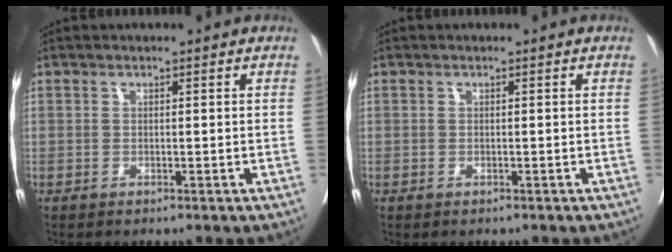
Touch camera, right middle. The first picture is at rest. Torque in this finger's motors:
{"motor_torque": [0.02, -0.06, -0.01, 0.00]}